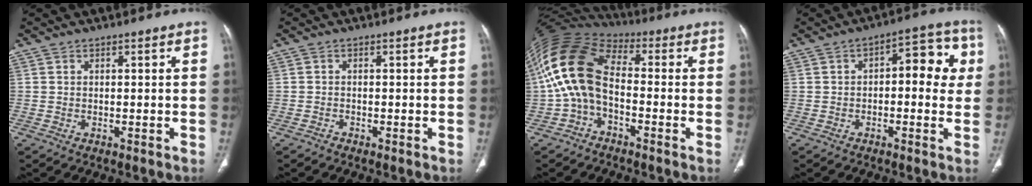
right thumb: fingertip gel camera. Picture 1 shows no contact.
{"total": 0.6, "force": [-0.5, 0.2, 0.0], "torque": [-0.004, -0.001, -0.014]}
{"total": 14.6, "force": [-1.6, 9.2, 11.3], "torque": [-0.222, 0.046, -0.042]}
{"total": 9.9, "force": [1.1, 5.1, 8.4], "torque": [-0.064, 0.029, 0.005]}